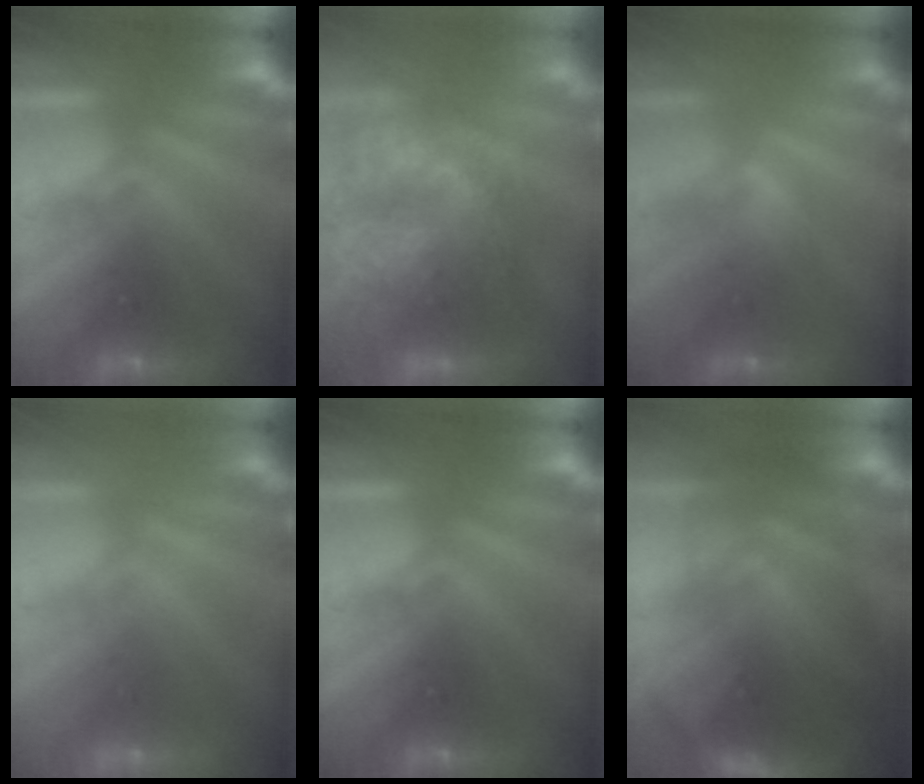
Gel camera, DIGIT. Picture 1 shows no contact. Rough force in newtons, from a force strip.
{"total": 7.1}
{"total": 3.0}
{"total": 1.9}
{"total": 0.0}
{"total": 10.8}